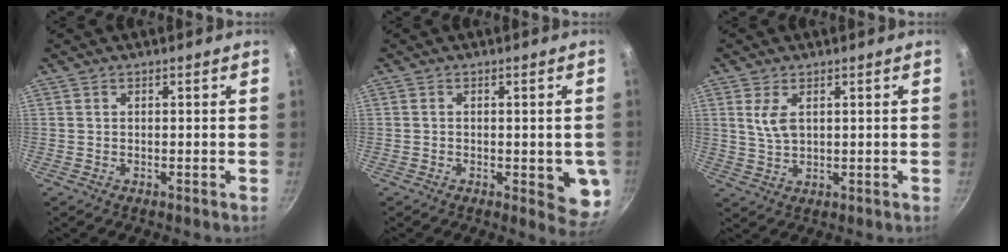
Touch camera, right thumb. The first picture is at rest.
{"total": 5.6, "force": [-1.2, 2.5, 4.9], "torque": [-0.041, -0.004, -0.014]}
{"total": 4.7, "force": [1.6, 2.6, 3.6], "torque": [-0.068, -0.010, 0.035]}